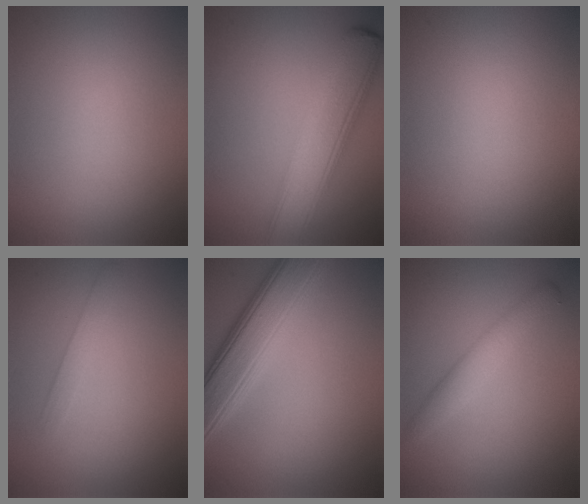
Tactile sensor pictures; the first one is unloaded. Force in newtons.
{"total": 6.7, "press": 6.7, "slide": 0.3}
{"total": 0.0}
{"total": 1.3, "press": 1.3, "slide": 0.1}
{"total": 7.0, "press": 7.0, "slide": 0.2}
{"total": 2.8, "press": 2.8, "slide": 0.1}